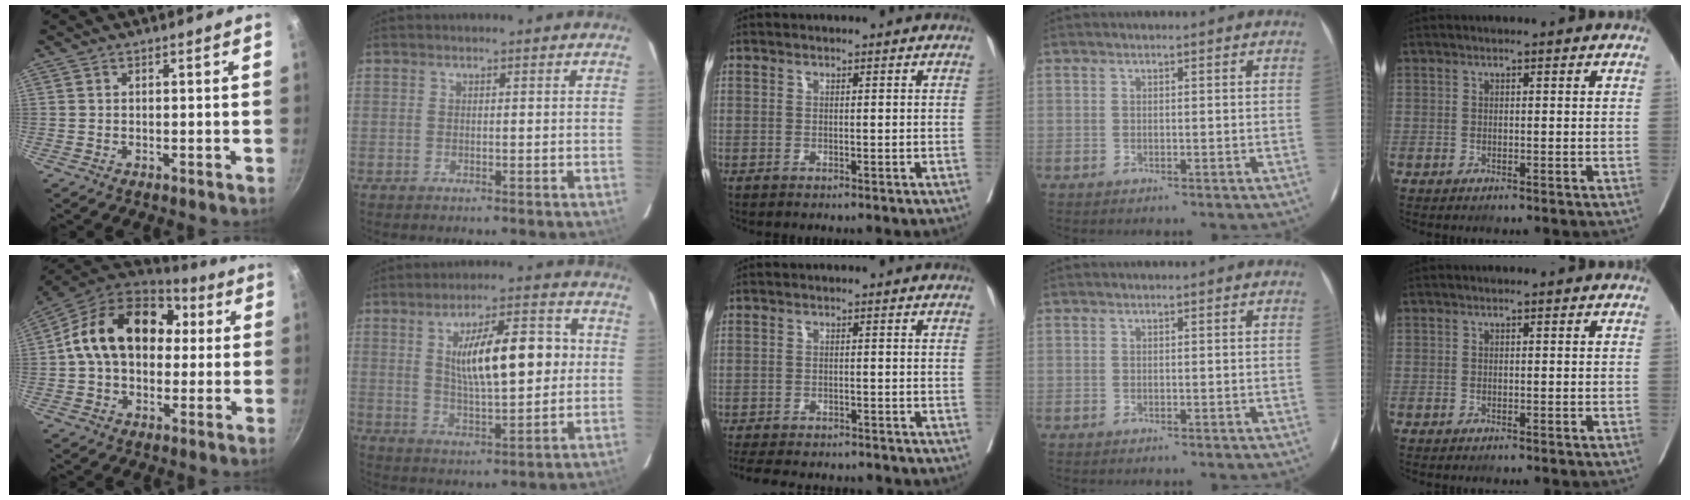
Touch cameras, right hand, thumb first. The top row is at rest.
{"thumb": {"total": 20.3, "force": [2.2, 14.3, 14.2], "torque": [-0.228, 0.036, 0.031]}, "index": {"total": 13.7, "force": [2.3, 3.6, 13.0], "torque": [-0.211, 0.016, 0.041]}, "middle": {"total": 14.7, "force": [-13.1, 3.8, 5.4], "torque": [-0.117, -0.013, -0.170]}}